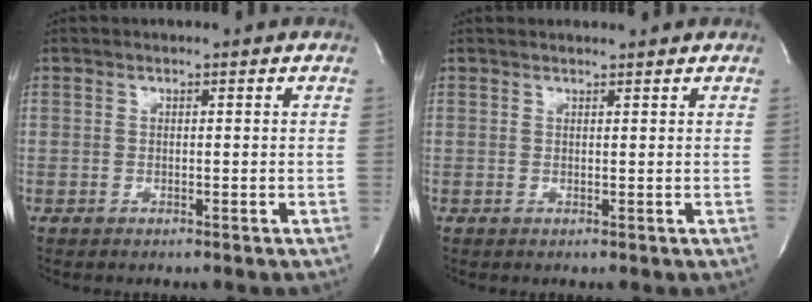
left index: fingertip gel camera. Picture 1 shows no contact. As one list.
[{"total": 1.9, "force": [1.9, 0.1, 0.2], "torque": [-0.007, 0.012, 0.027]}]